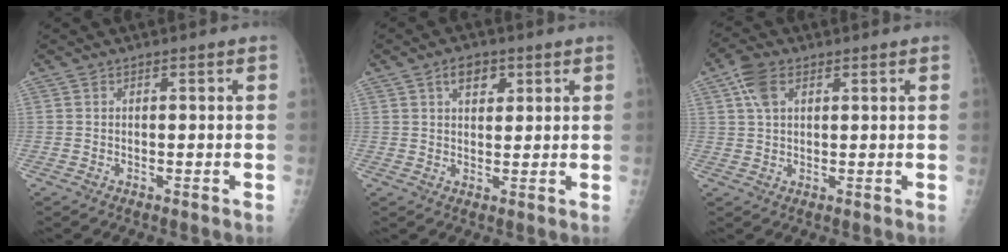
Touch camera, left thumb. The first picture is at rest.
{"total": 4.6, "force": [2.2, 2.9, 2.8], "torque": [-0.024, -0.006, 0.032]}
{"total": 5.4, "force": [2.3, 3.2, 3.7], "torque": [-0.069, 0.007, 0.044]}